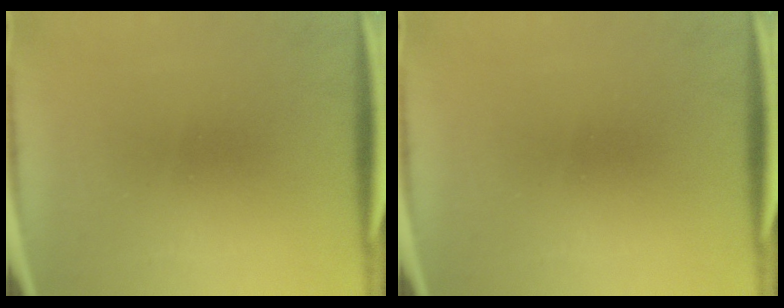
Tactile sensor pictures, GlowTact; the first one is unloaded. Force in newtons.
{"total": 0.0}